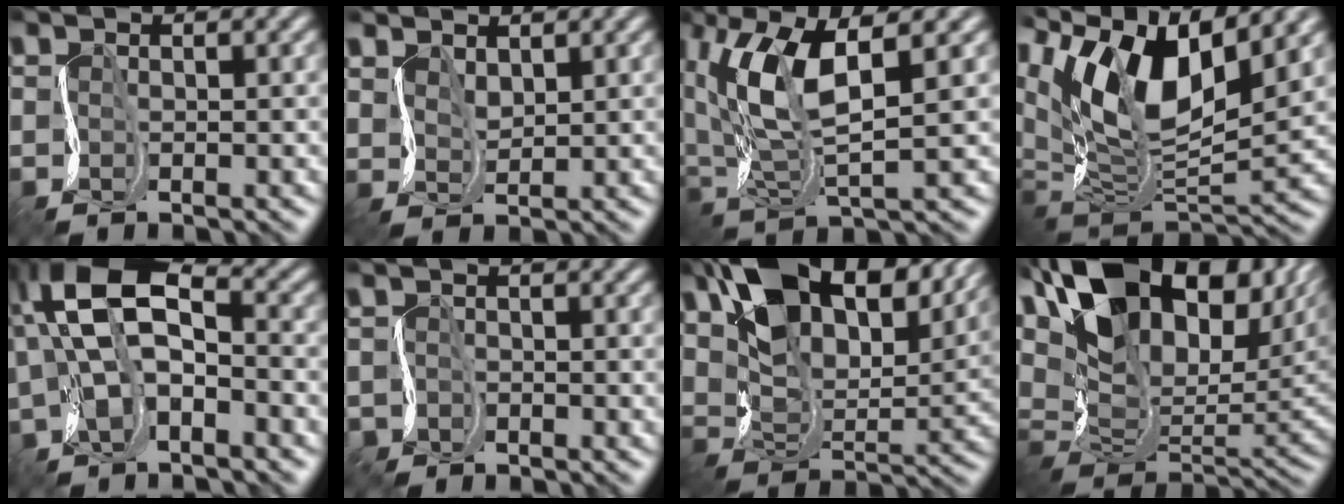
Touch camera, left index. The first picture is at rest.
{"total": 1.9, "force": [1.8, 0.6, 0.1], "torque": [-0.010, 0.000, 0.039]}
{"total": 8.3, "force": [3.2, 2.9, 7.1], "torque": [-0.160, 0.005, 0.059]}
{"total": 11.4, "force": [6.3, 5.4, 7.8], "torque": [-0.150, 0.010, 0.117]}
{"total": 7.7, "force": [0.4, 3.8, 6.7], "torque": [-0.129, 0.025, -0.003]}
{"total": 1.4, "force": [-0.8, 1.1, -0.3], "torque": [0.013, -0.002, -0.016]}
{"total": 14.9, "force": [9.1, 7.3, 9.2], "torque": [-0.175, 0.006, 0.151]}
{"total": 17.1, "force": [8.0, 8.9, 12.2], "torque": [-0.250, 0.019, 0.146]}